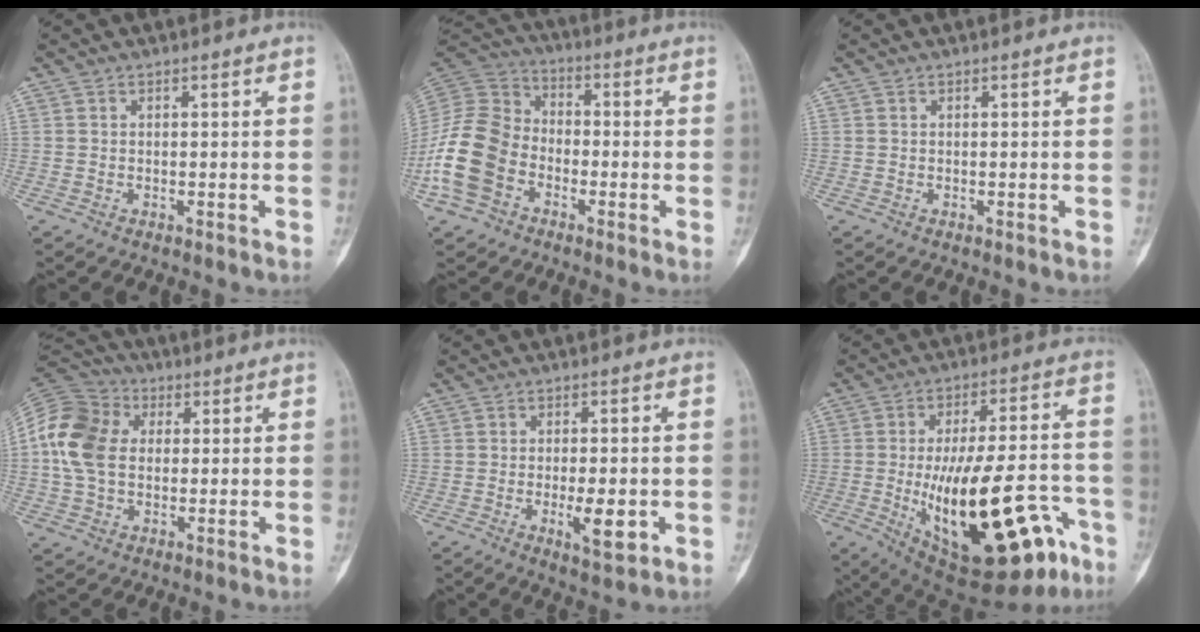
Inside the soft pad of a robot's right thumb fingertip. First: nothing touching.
{"total": 15.1, "force": [-5.2, 11.3, 8.4], "torque": [-0.167, 0.046, -0.110]}
{"total": 0.0}
{"total": 14.3, "force": [1.4, 10.5, 9.6], "torque": [-0.185, 0.023, 0.017]}
{"total": 6.5, "force": [-1.6, 2.3, 5.8], "torque": [-0.087, -0.007, -0.020]}
{"total": 29.3, "force": [-10.0, 11.7, 24.9], "torque": [-0.345, 0.020, -0.124]}